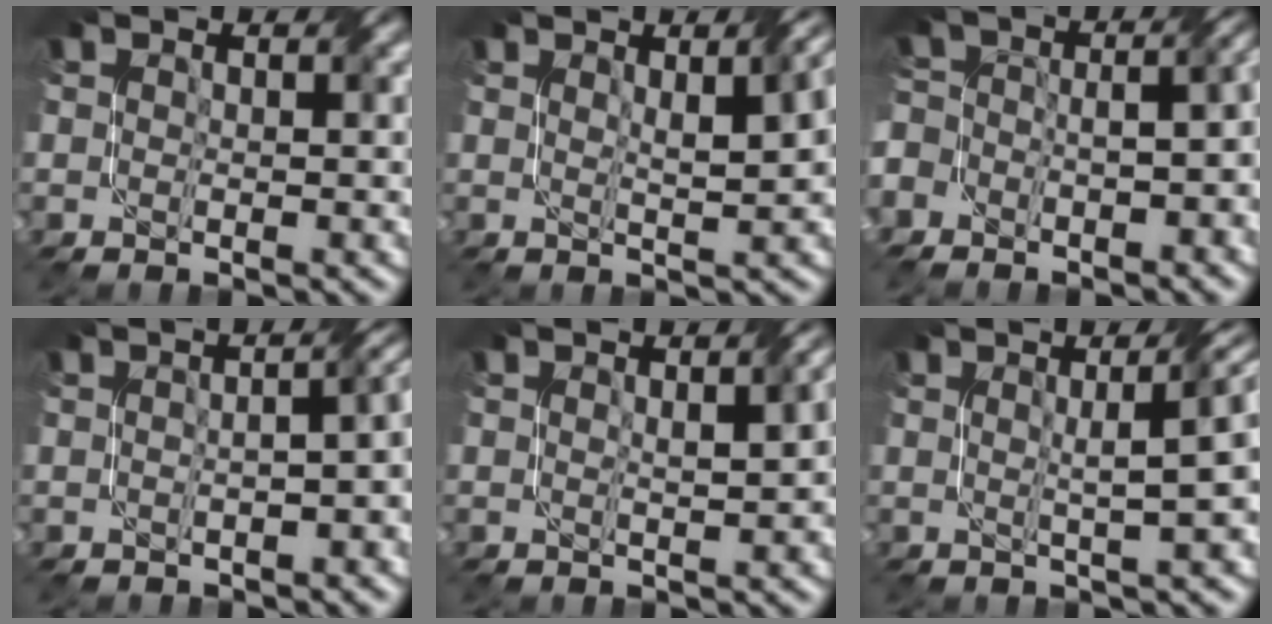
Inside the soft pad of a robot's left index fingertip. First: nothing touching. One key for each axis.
{"total": 5.2, "fx": 1.8, "fy": 1.4, "fz": 4.6, "tx": -0.033, "ty": 0.018, "tz": 0.020}
{"total": 11.2, "fx": -5.8, "fy": 6.7, "fz": 6.9, "tx": -0.090, "ty": -0.003, "tz": -0.088}
{"total": 6.3, "fx": -0.5, "fy": 2.9, "fz": 5.6, "tx": -0.043, "ty": 0.003, "tz": -0.008}
{"total": 3.4, "fx": 0.7, "fy": 0.7, "fz": 3.2, "tx": -0.031, "ty": 0.015, "tz": 0.012}
{"total": 6.1, "fx": 1.8, "fy": 1.8, "fz": 5.5, "tx": -0.036, "ty": 0.028, "tz": 0.007}